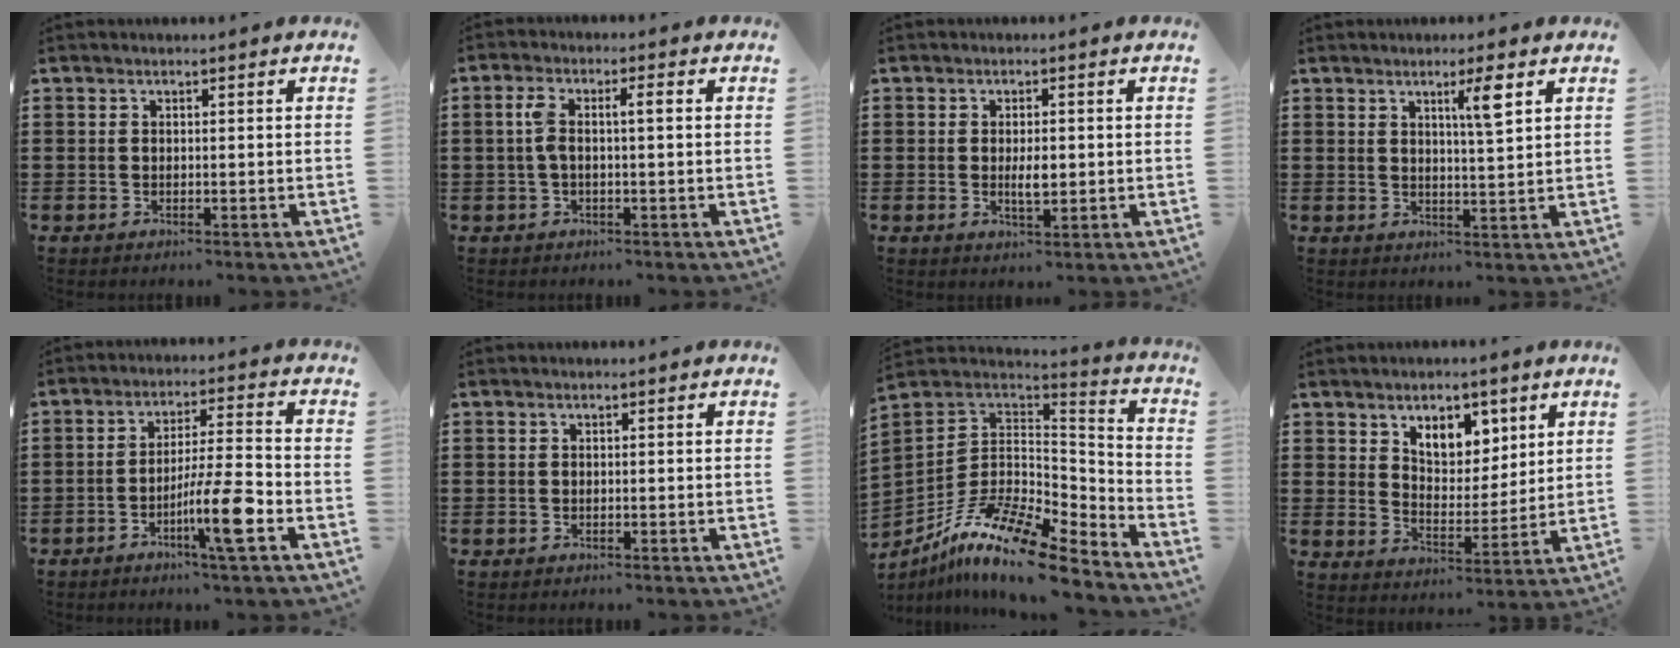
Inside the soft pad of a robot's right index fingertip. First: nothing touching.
{"total": 4.0, "force": [0.0, 1.0, 3.9], "torque": [-0.080, 0.005, -0.005]}
{"total": 3.1, "force": [-0.2, 1.1, 3.0], "torque": [-0.055, 0.000, -0.004]}
{"total": 4.6, "force": [2.4, 0.3, 3.9], "torque": [-0.066, -0.004, 0.034]}
{"total": 9.8, "force": [-4.2, 0.7, 8.9], "torque": [-0.156, -0.003, -0.075]}
{"total": 0.0}
{"total": 14.6, "force": [-9.9, 3.9, 10.0], "torque": [-0.195, 0.020, -0.184]}
{"total": 6.6, "force": [4.4, 4.1, 2.7], "torque": [-0.059, -0.003, 0.078]}